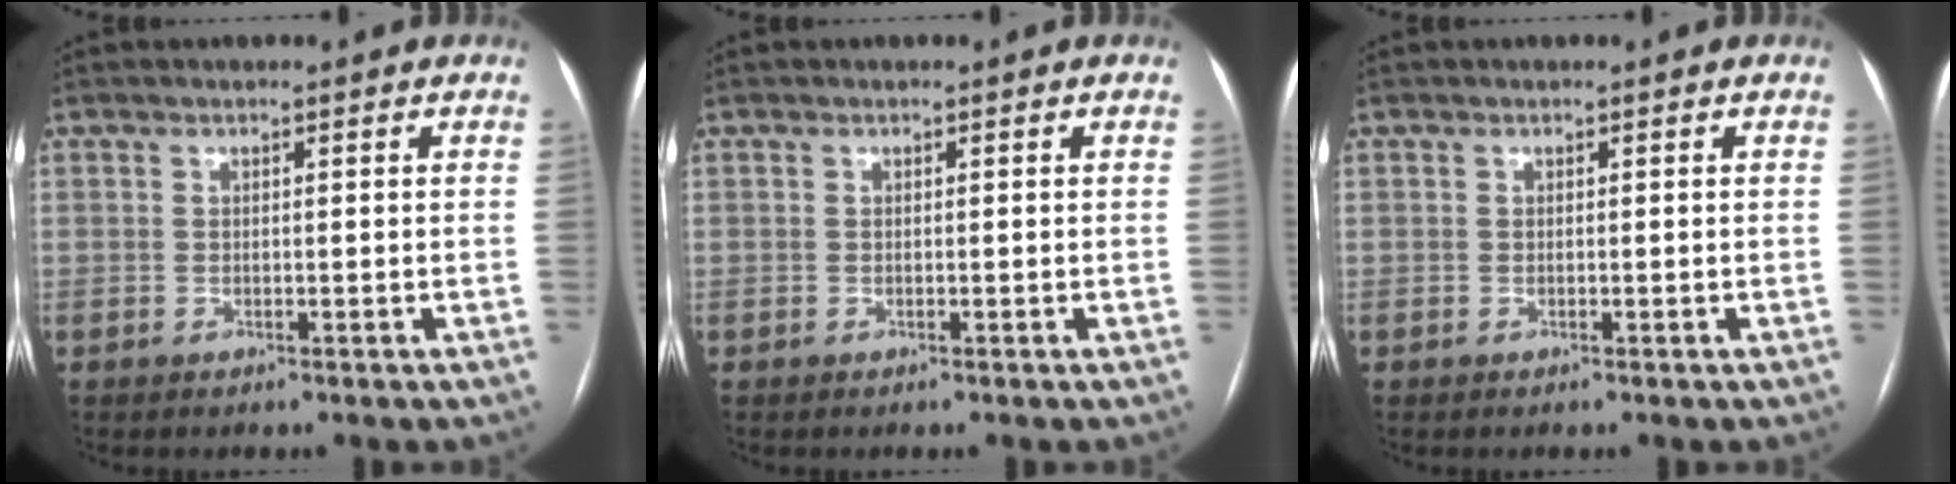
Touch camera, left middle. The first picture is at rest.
{"total": 0.0}
{"total": 0.0}